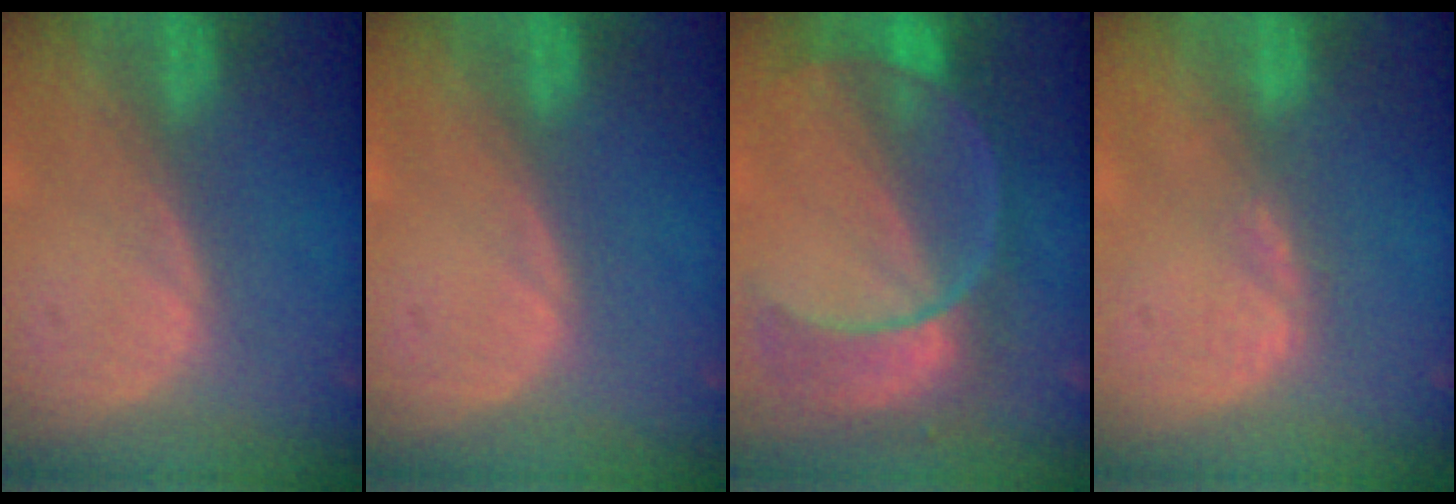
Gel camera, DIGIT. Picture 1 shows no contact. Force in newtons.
{"total": 0.0}
{"total": 8.9, "press": 8.2, "slide": 3.5}
{"total": 2.3, "press": 1.8, "slide": 1.5}